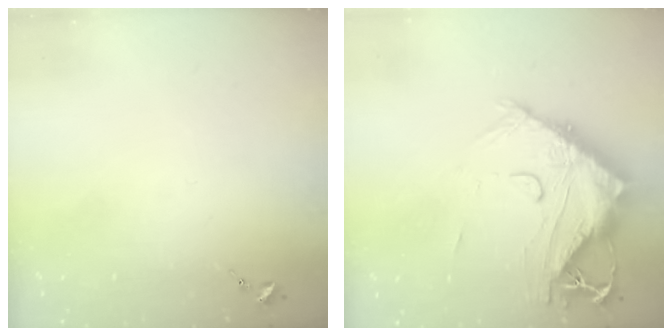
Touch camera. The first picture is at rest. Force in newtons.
{"total": 18.5, "press": 18.4, "slide": 1.9}